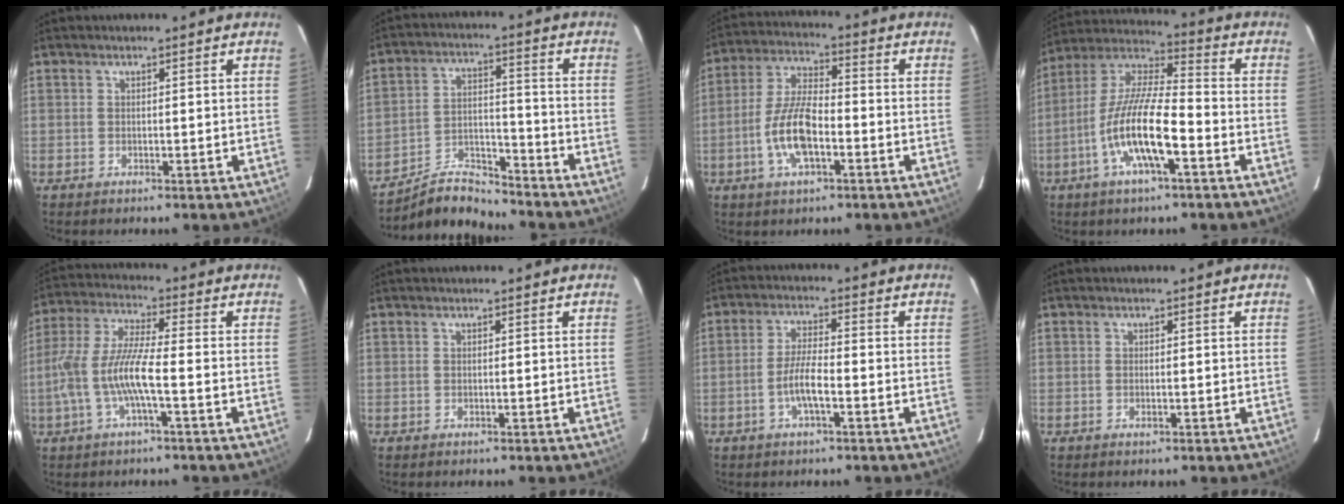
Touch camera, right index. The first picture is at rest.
{"total": 9.1, "force": [-8.8, 2.0, 1.4], "torque": [-0.039, 0.024, -0.158]}
{"total": 10.6, "force": [-3.7, 3.9, 9.1], "torque": [-0.190, 0.004, -0.069]}
{"total": 14.5, "force": [-5.7, 3.3, 12.9], "torque": [-0.259, -0.007, -0.111]}
{"total": 10.5, "force": [-3.1, 1.3, 9.9], "torque": [-0.214, 0.001, -0.057]}
{"total": 0.0}
{"total": 5.3, "force": [-2.2, 1.0, 4.7], "torque": [-0.097, 0.002, -0.042]}
{"total": 0.6, "force": [-0.2, 0.3, 0.4], "torque": [-0.009, 0.000, -0.004]}